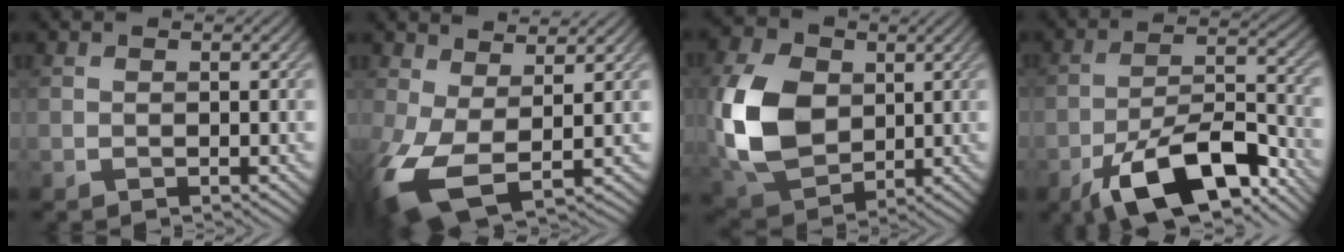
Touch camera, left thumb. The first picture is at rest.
{"total": 9.0, "force": [-0.5, 4.6, 7.8], "torque": [-0.197, -0.022, -0.006]}
{"total": 12.4, "force": [0.9, 9.0, 8.4], "torque": [-0.223, 0.004, 0.019]}
{"total": 14.0, "force": [-9.0, 4.9, 9.5], "torque": [-0.166, -0.003, -0.175]}